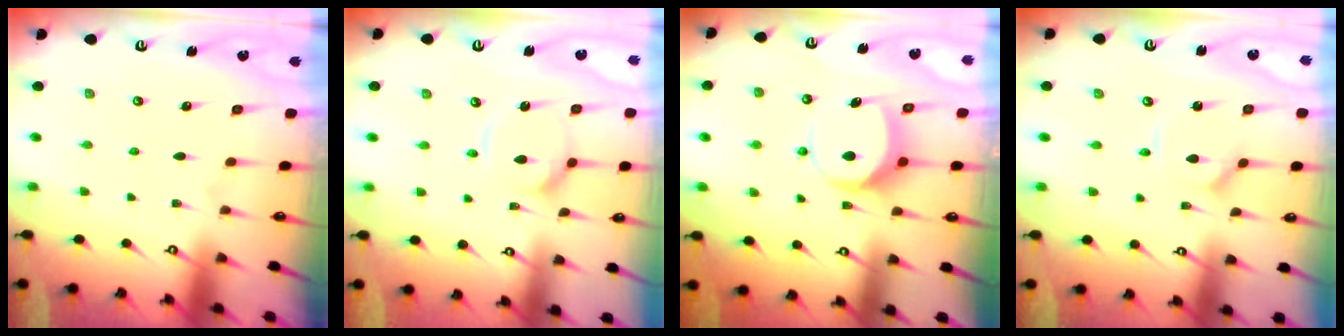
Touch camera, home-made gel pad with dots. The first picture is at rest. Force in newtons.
{"total": 9.7, "press": 9.6, "slide": 0.9}
{"total": 7.0, "press": 7.0, "slide": 0.6}
{"total": 2.5, "press": 2.5, "slide": 0.4}